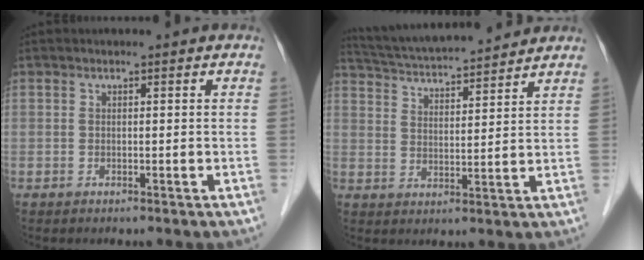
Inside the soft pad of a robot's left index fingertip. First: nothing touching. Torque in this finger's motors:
{"motor_torque": [-0.41, -0.77, 0.15, 0.05]}